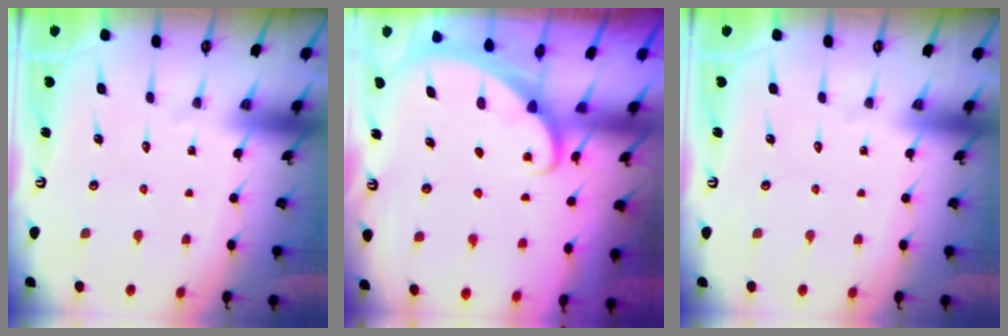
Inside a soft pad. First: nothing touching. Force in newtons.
{"total": 1.6, "press": 1.6, "slide": 0.1}
{"total": 0.0}